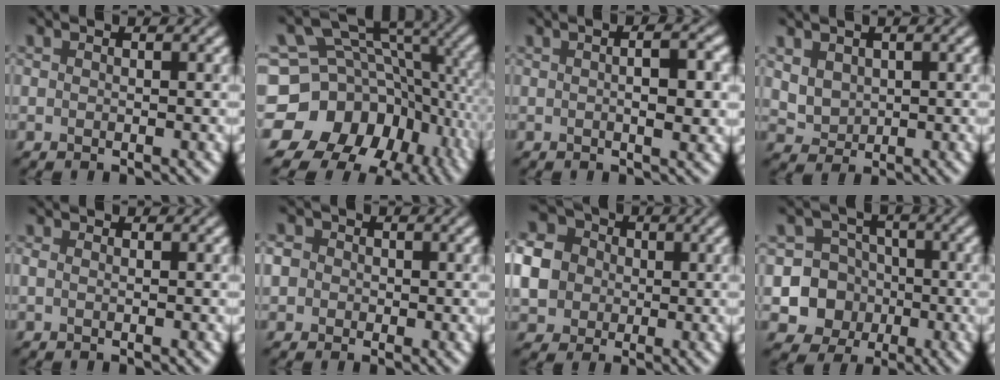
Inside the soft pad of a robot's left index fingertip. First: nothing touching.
{"total": 15.4, "force": [-5.4, 11.9, 8.1], "torque": [-0.167, 0.009, -0.081]}
{"total": 3.2, "force": [0.1, 0.7, 3.1], "torque": [-0.050, 0.002, 0.002]}
{"total": 2.5, "force": [0.8, 1.9, 1.3], "torque": [-0.032, -0.003, 0.021]}
{"total": 0.5, "force": [0.1, 0.3, 0.4], "torque": [-0.013, -0.004, -0.001]}
{"total": 4.7, "force": [0.7, 4.2, 1.9], "torque": [-0.027, 0.032, -0.020]}
{"total": 7.3, "force": [0.0, 6.6, 3.0], "torque": [-0.086, 0.009, -0.014]}
{"total": 9.4, "force": [-2.6, 8.8, 2.0], "torque": [-0.037, -0.006, -0.067]}